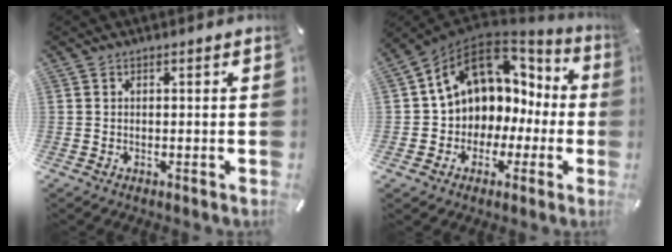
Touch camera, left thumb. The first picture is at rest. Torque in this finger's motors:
{"motor_torque": [2.24, 2.77, 0.87, -0.03, 0.24]}